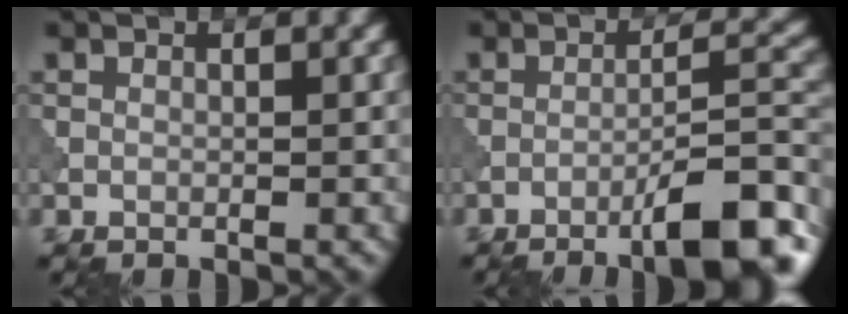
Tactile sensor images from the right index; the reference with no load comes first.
{"total": 8.8, "force": [-5.4, 1.8, 6.7], "torque": [-0.093, 0.016, -0.079]}